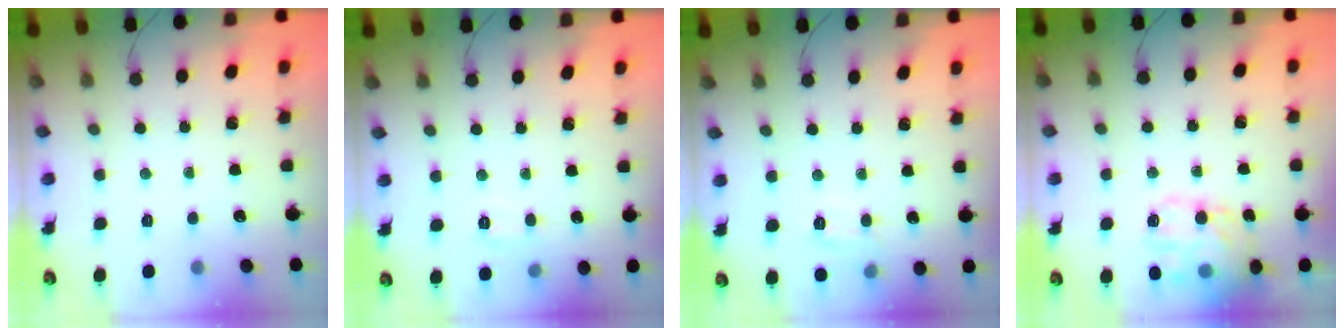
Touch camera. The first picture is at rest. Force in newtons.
{"total": 5.5, "press": 5.4, "slide": 1.2}
{"total": 7.2, "press": 7.2, "slide": 1.0}
{"total": 14.8, "press": 14.7, "slide": 1.7}